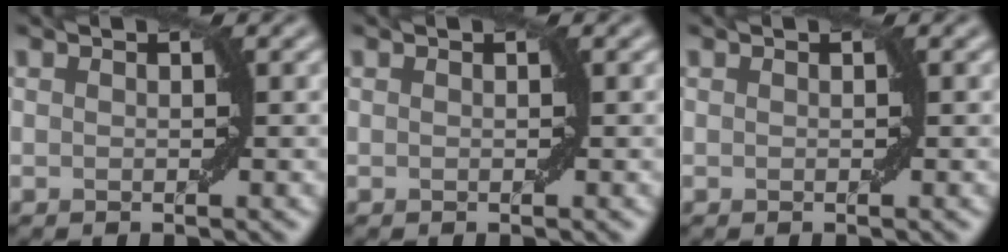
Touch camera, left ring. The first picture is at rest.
{"total": 0.0}
{"total": 0.0}